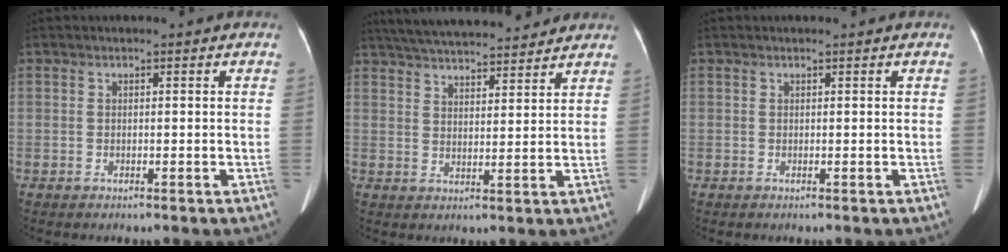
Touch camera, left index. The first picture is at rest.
{"total": 16.8, "force": [15.2, 3.1, 6.5], "torque": [-0.113, 0.039, 0.227]}
{"total": 0.0}